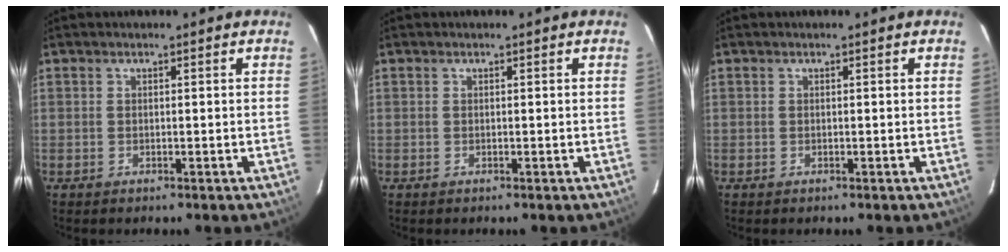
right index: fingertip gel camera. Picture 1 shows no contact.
{"total": 0.0}
{"total": 0.0}